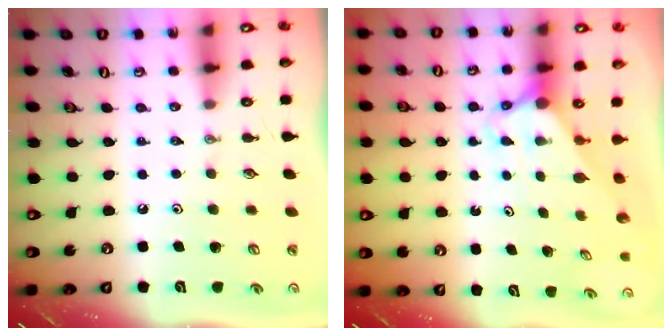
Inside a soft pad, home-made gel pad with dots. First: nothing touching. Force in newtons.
{"total": 2.7, "press": 2.7, "slide": 0.0}